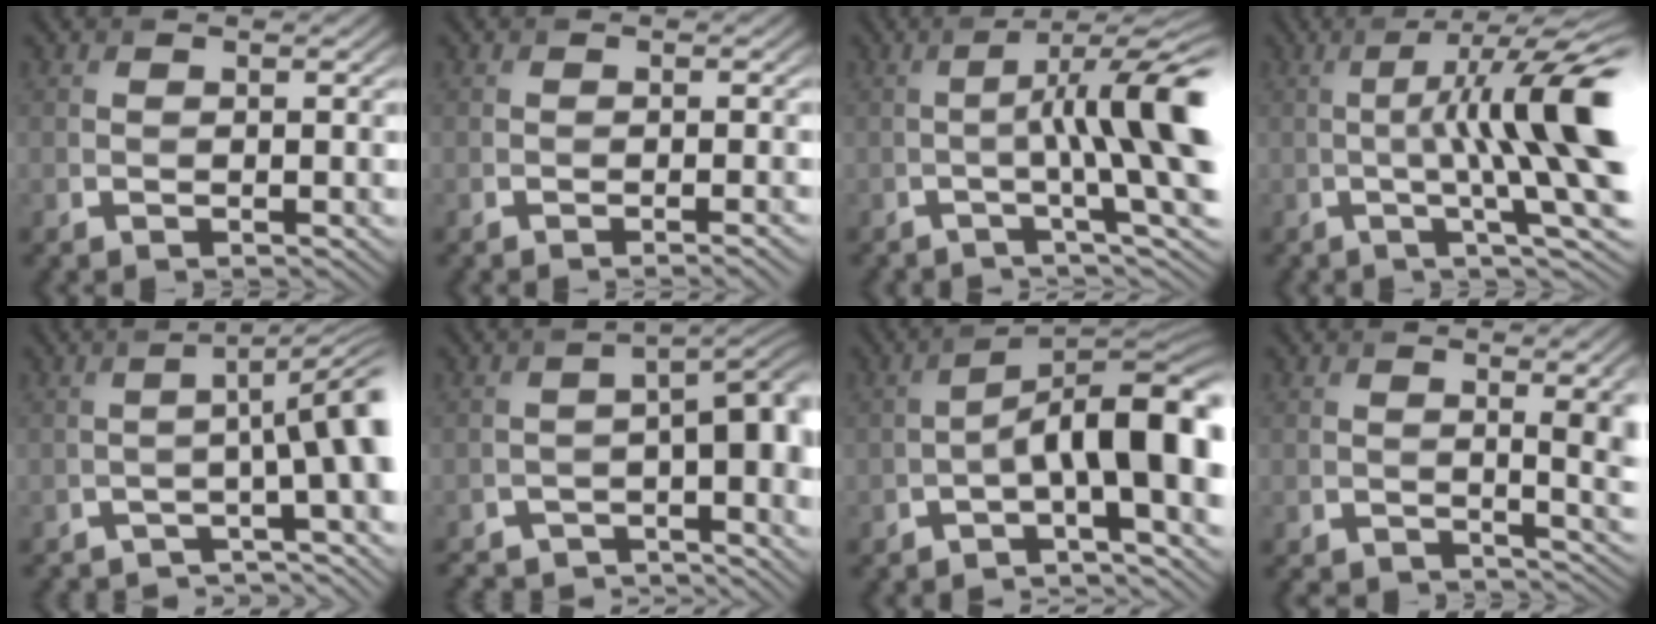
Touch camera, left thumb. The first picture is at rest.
{"total": 1.6, "force": [-0.8, 0.4, 1.4], "torque": [-0.009, 0.004, -0.019]}
{"total": 11.2, "force": [-0.8, 1.4, 11.1], "torque": [-0.148, 0.007, -0.011]}
{"total": 14.0, "force": [0.1, 2.3, 13.8], "torque": [-0.187, 0.000, 0.018]}
{"total": 9.1, "force": [-4.5, 1.9, 7.6], "torque": [-0.086, 0.002, -0.068]}
{"total": 7.1, "force": [-5.0, 2.0, 4.7], "torque": [-0.067, -0.012, -0.076]}
{"total": 8.6, "force": [-2.2, 2.0, 8.1], "torque": [-0.119, 0.019, -0.044]}
{"total": 6.5, "force": [0.1, 2.6, 5.9], "torque": [-0.057, 0.001, 0.007]}